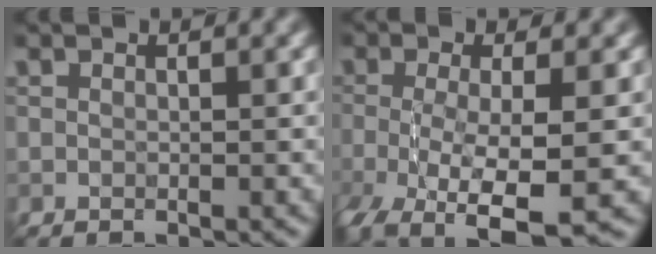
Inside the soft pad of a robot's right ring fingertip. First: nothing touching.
{"total": 7.5, "force": [-2.7, 2.1, 6.7], "torque": [-0.123, -0.013, -0.040]}